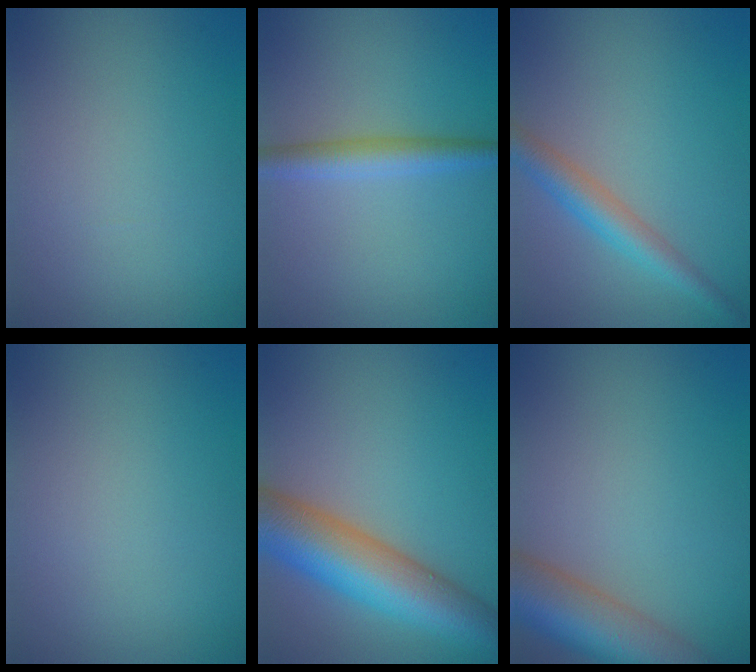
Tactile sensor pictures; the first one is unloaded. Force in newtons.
{"total": 2.9, "press": 2.9, "slide": 0.1}
{"total": 3.4, "press": 3.4, "slide": 0.1}
{"total": 0.0}
{"total": 9.9, "press": 9.9, "slide": 0.4}
{"total": 8.1, "press": 8.1, "slide": 0.4}